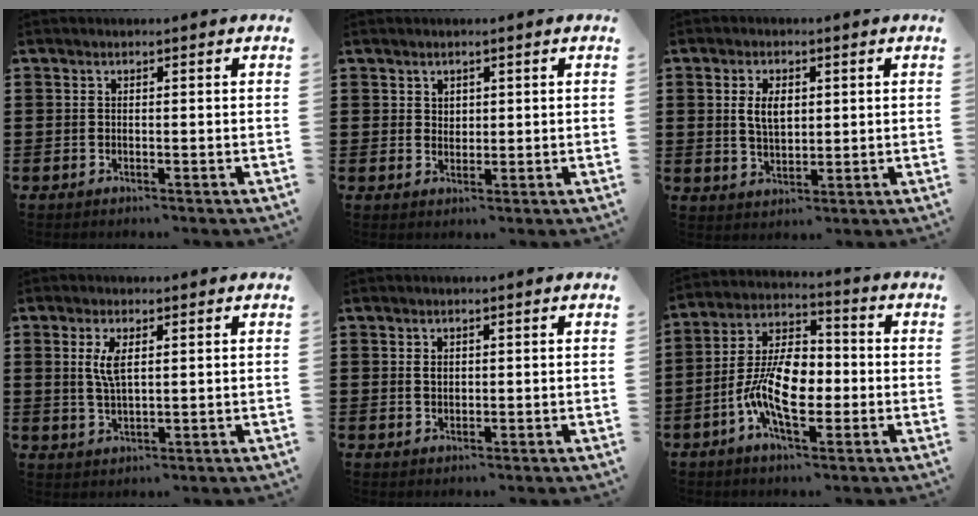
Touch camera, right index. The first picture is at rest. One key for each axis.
{"total": 1.8, "fx": 1.2, "fy": 1.3, "fz": 0.2, "tx": -0.008, "ty": 0.006, "tz": 0.023}
{"total": 4.4, "fx": 0.9, "fy": 2.5, "fz": 3.6, "tx": -0.067, "ty": 0.007, "tz": 0.012}
{"total": 4.0, "fx": 1.2, "fy": 1.5, "fz": 3.6, "tx": -0.075, "ty": 0.005, "tz": 0.019}
{"total": 1.3, "fx": 0.4, "fy": 0.8, "fz": 0.9, "tx": -0.019, "ty": 0.005, "tz": 0.007}
{"total": 10.4, "fx": -2.7, "fy": 5.3, "fz": 8.5, "tx": -0.187, "ty": 0.003, "tz": -0.055}